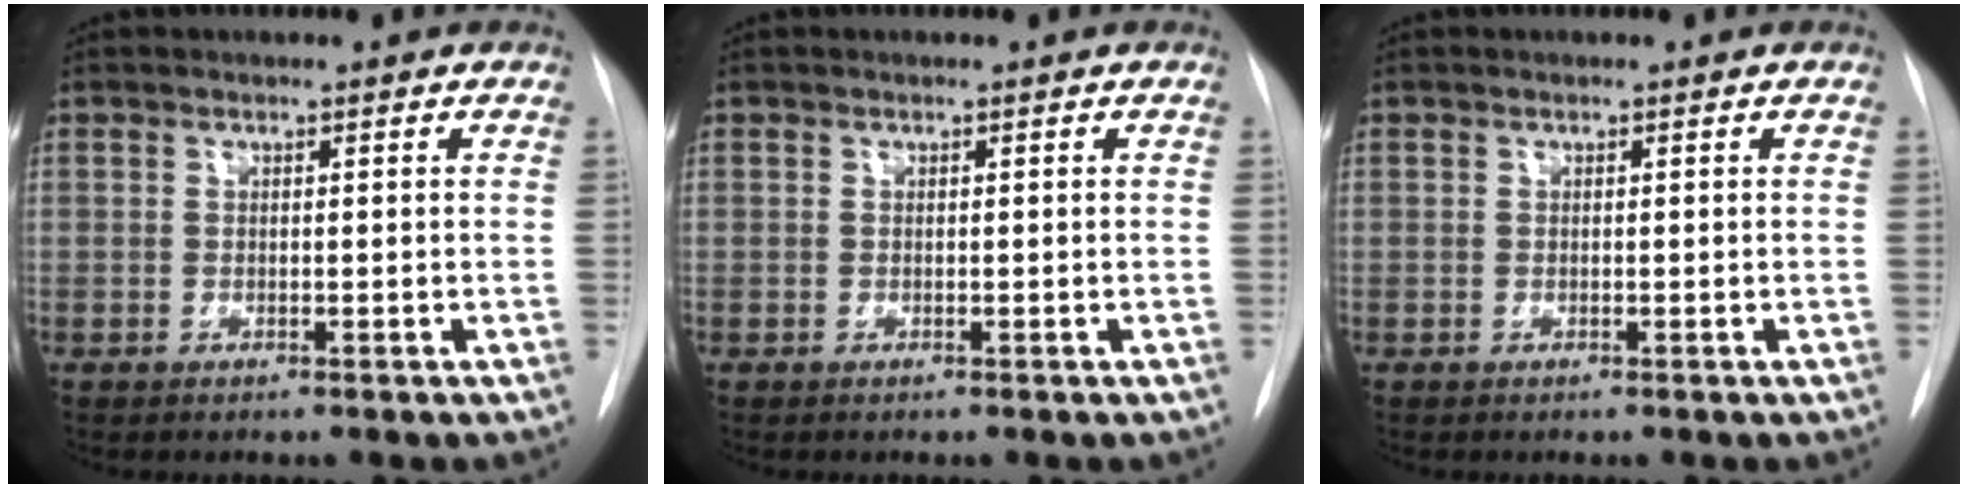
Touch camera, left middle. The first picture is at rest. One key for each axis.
{"total": 0.0}
{"total": 0.0}